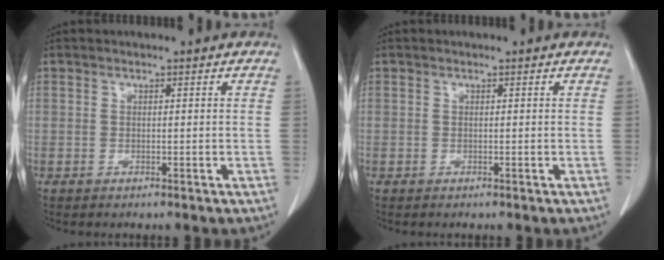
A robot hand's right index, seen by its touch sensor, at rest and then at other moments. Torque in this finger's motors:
{"motor_torque": [0.00, 0.00, 0.00, 0.00]}